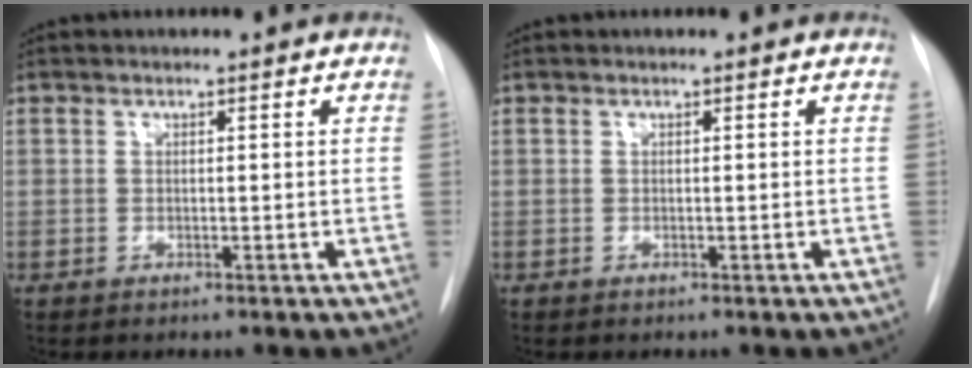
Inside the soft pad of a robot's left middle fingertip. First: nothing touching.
{"total": 0.0}